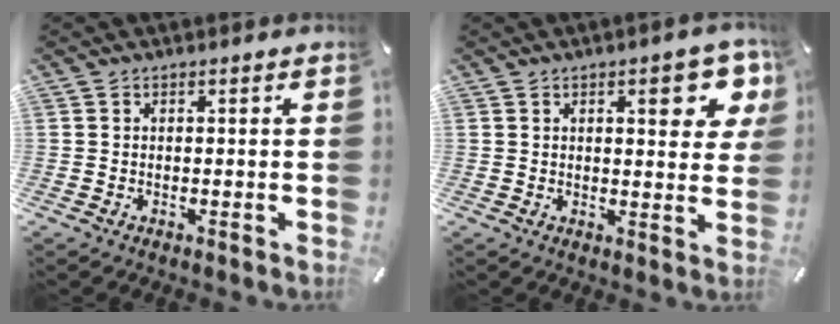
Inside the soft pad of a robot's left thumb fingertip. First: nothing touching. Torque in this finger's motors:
{"motor_torque": [1.85, 1.75, 0.97, -1.13, 0.29]}